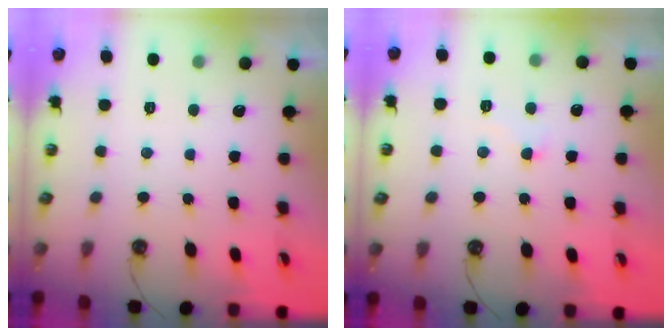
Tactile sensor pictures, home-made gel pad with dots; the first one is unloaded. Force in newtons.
{"total": 3.5, "press": 3.5, "slide": 0.5}